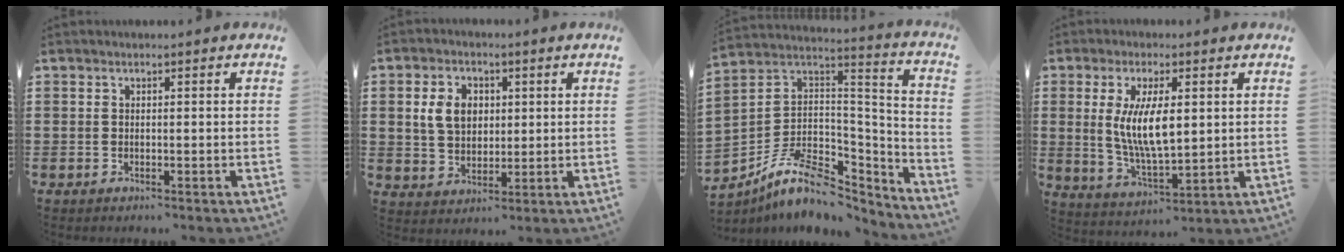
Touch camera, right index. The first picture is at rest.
{"total": 6.0, "force": [1.3, 4.5, 3.6], "torque": [-0.086, 0.010, 0.016]}
{"total": 11.2, "force": [-7.2, 5.7, 6.3], "torque": [-0.135, 0.014, -0.133]}
{"total": 9.0, "force": [1.2, 3.2, 8.3], "torque": [-0.174, 0.002, 0.018]}